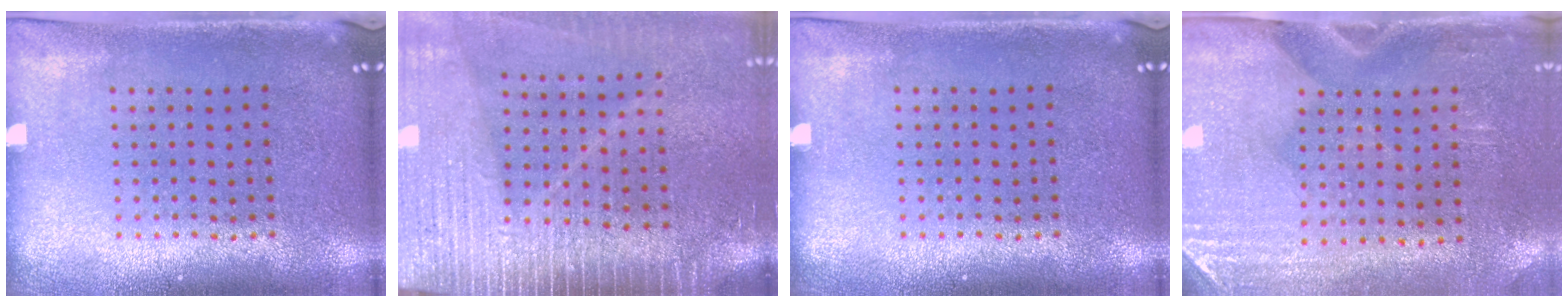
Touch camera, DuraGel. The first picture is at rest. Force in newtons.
{"total": 4.0, "press": 3.5, "slide": 2.0}
{"total": 0.0}
{"total": 2.9, "press": 2.5, "slide": 1.4}